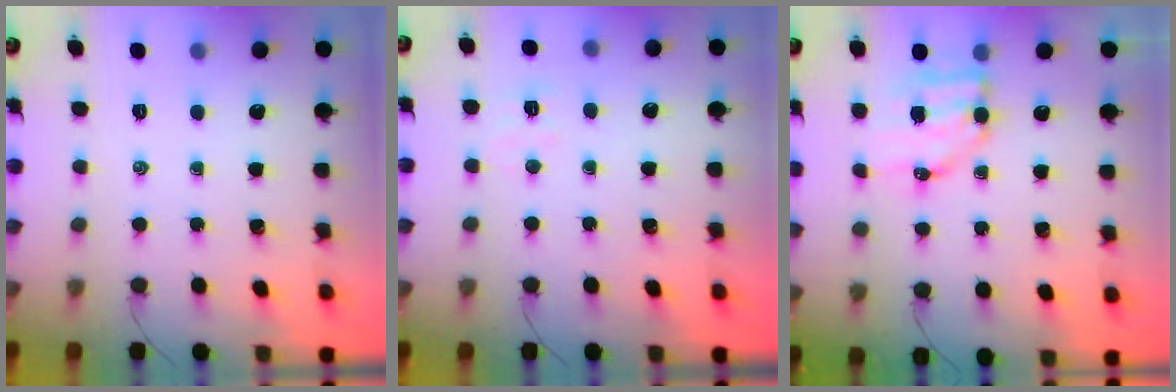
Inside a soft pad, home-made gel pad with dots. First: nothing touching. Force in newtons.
{"total": 4.1, "press": 3.9, "slide": 1.1}
{"total": 7.7, "press": 7.6, "slide": 1.1}